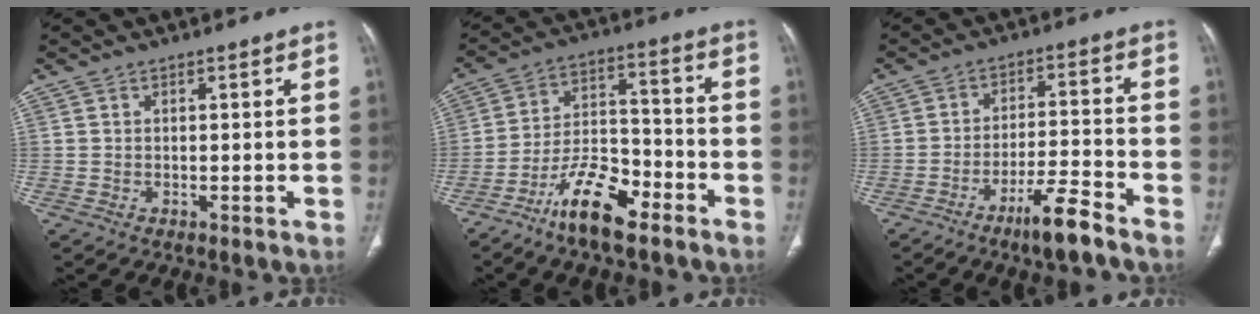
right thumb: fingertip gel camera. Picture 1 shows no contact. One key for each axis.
{"total": 12.3, "fx": -8.3, "fy": 4.5, "fz": 8.0, "tx": -0.143, "ty": 0.060, "tz": -0.153}
{"total": 8.4, "fx": -6.1, "fy": 1.0, "fz": 5.7, "tx": -0.105, "ty": 0.040, "tz": -0.107}